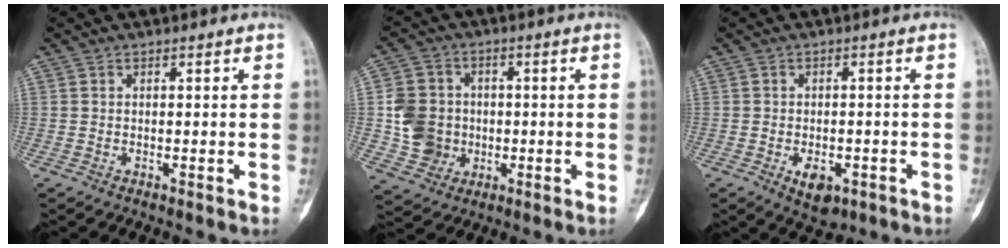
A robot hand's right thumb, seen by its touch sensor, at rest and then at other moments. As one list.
[{"total": 9.5, "force": [-0.6, 8.7, 4.0], "torque": [-0.048, 0.009, -0.008]}, {"total": 4.9, "force": [-2.1, 2.9, 3.4], "torque": [-0.042, 0.005, -0.021]}]